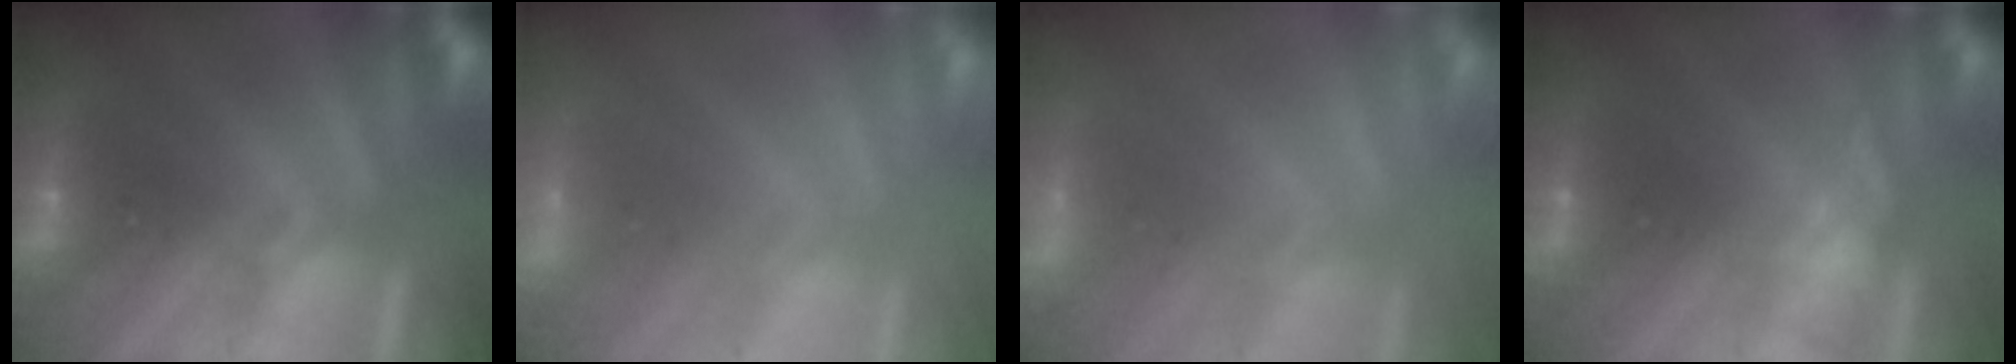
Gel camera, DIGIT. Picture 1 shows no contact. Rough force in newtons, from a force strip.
{"total": 6.8}
{"total": 5.8}
{"total": 2.5}